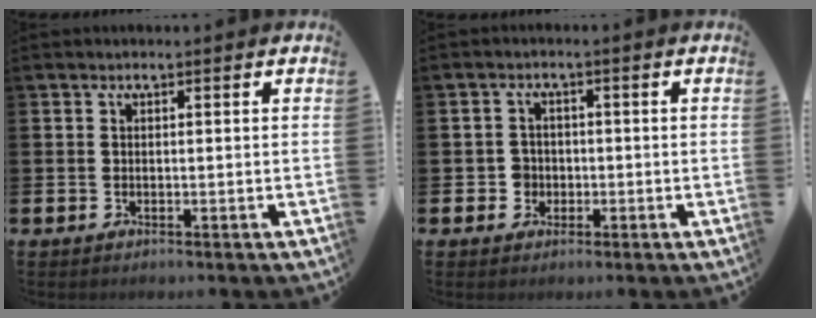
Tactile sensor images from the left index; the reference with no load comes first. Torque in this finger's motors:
{"motor_torque": [0.28, 0.22, 0.00, 0.00]}